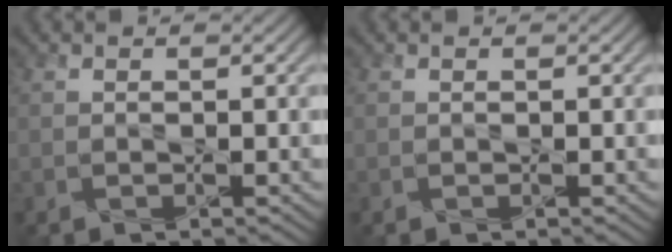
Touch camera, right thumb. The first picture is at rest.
{"total": 0.0}